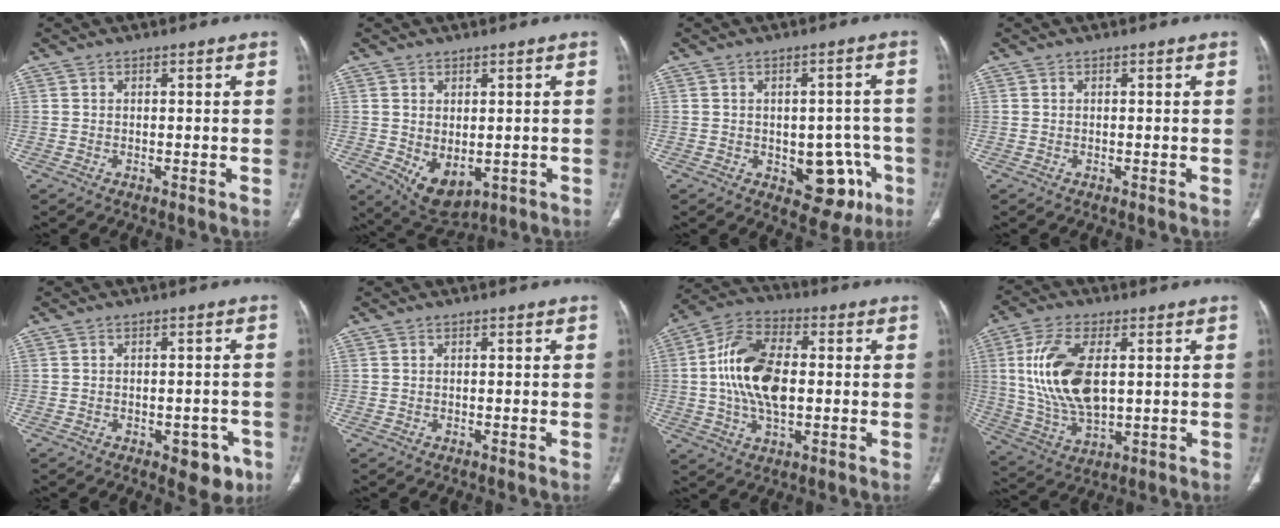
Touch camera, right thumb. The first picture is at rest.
{"total": 7.4, "force": [-1.4, 4.6, 5.6], "torque": [-0.075, -0.007, 0.004]}
{"total": 10.5, "force": [-3.7, 6.4, 7.4], "torque": [-0.049, 0.020, -0.034]}
{"total": 0.0}
{"total": 6.2, "force": [-3.1, 3.5, 4.2], "torque": [-0.025, 0.013, -0.032]}
{"total": 0.0}
{"total": 15.3, "force": [0.3, 8.6, 12.6], "torque": [-0.238, 0.019, 0.001]}
{"total": 15.7, "force": [2.4, 8.0, 13.3], "torque": [-0.272, -0.009, 0.055]}